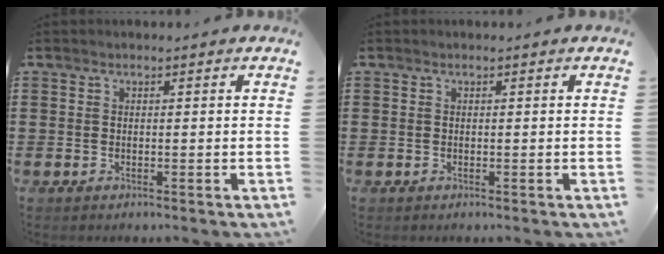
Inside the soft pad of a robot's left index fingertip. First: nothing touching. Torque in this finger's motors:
{"motor_torque": [0.00, 0.01, 0.00, 0.00]}